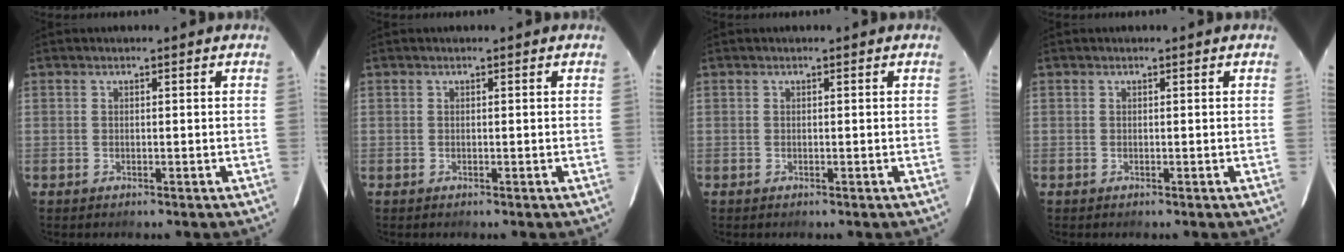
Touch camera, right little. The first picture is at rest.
{"total": 0.0}
{"total": 0.0}
{"total": 0.0}